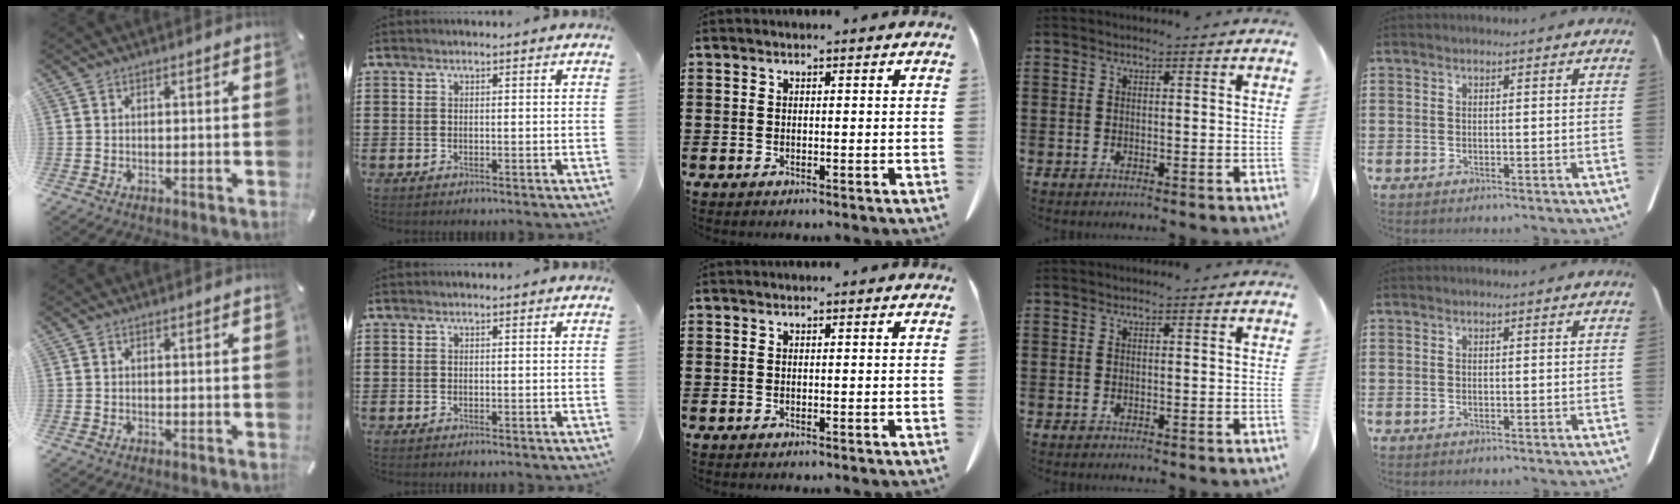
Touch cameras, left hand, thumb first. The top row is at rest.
{}